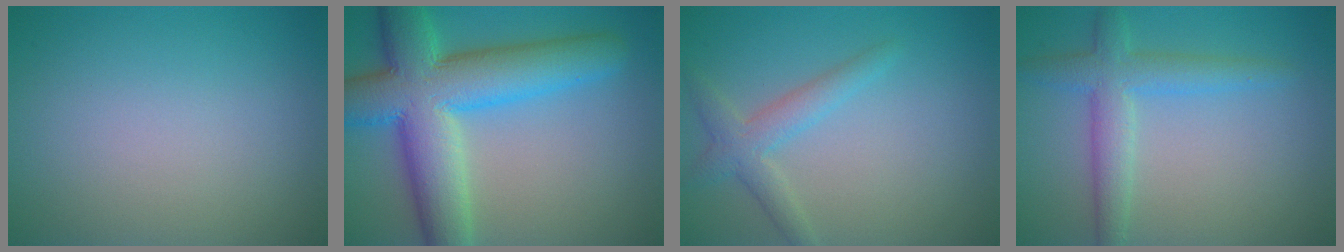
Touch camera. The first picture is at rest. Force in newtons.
{"total": 11.3, "press": 11.3, "slide": 0.5}
{"total": 2.7, "press": 2.7, "slide": 0.1}
{"total": 3.9, "press": 3.9, "slide": 0.1}